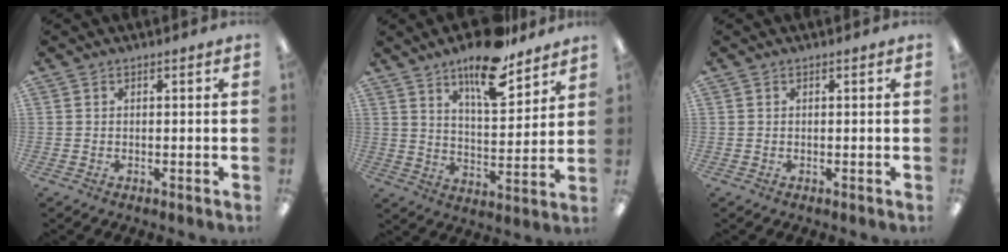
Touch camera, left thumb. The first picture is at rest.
{"total": 14.9, "force": [11.2, 4.8, 8.6], "torque": [-0.132, -0.066, 0.189]}
{"total": 0.0}